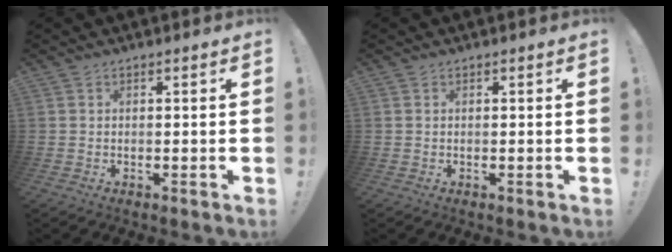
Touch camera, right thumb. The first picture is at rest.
{"total": 0.0}